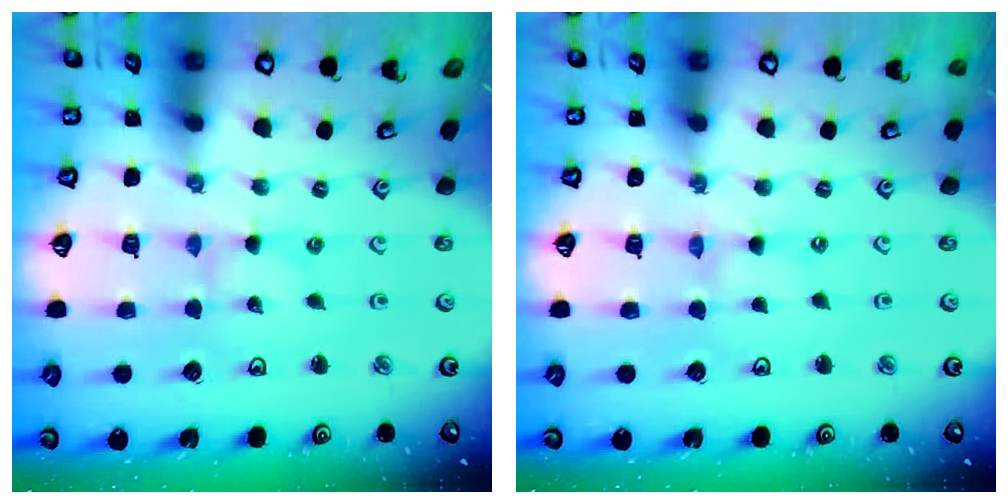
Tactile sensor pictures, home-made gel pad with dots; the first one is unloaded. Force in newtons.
{"total": 0.0}